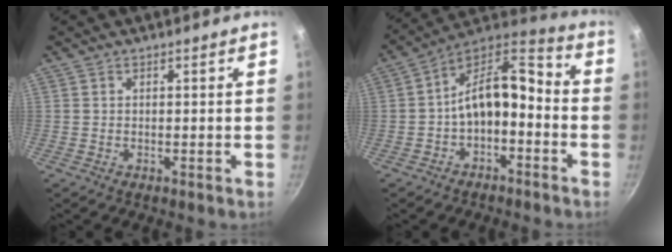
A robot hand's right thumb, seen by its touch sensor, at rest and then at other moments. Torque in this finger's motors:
{"motor_torque": [0.86, 0.23, 0.02, 0.19, 0.37]}